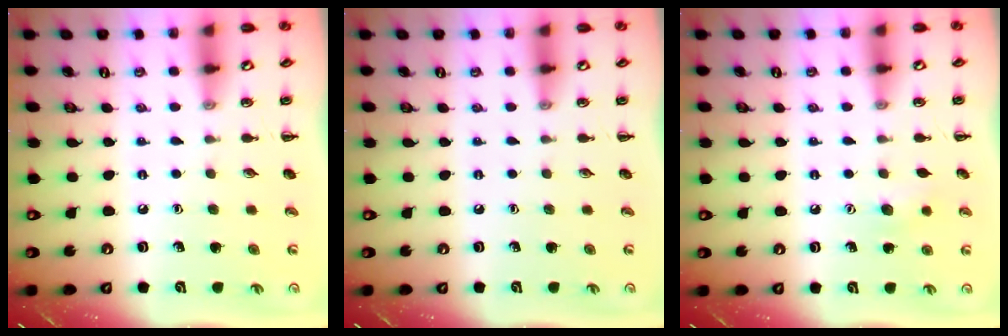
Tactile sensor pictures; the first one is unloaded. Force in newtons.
{"total": 0.0}
{"total": 6.5, "press": 6.3, "slide": 1.6}